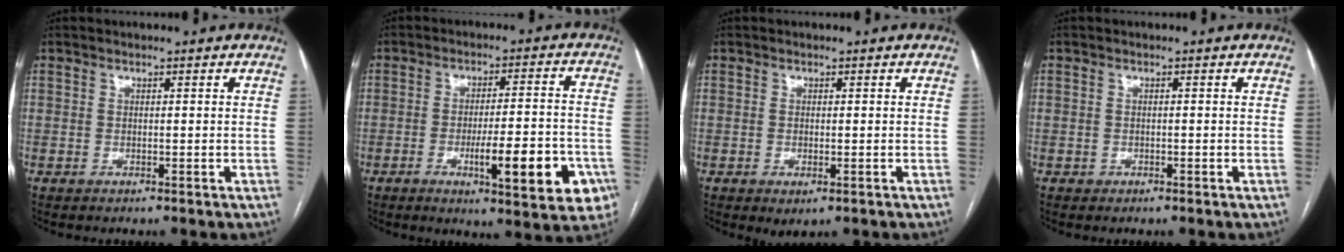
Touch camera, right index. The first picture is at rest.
{"total": 13.3, "force": [-5.0, 2.7, 12.0], "torque": [-0.147, 0.005, -0.061]}
{"total": 1.8, "force": [-0.7, 0.8, 1.5], "torque": [-0.020, -0.005, -0.002]}
{"total": 0.7, "force": [-0.2, 0.7, 0.0], "torque": [0.002, 0.005, -0.004]}